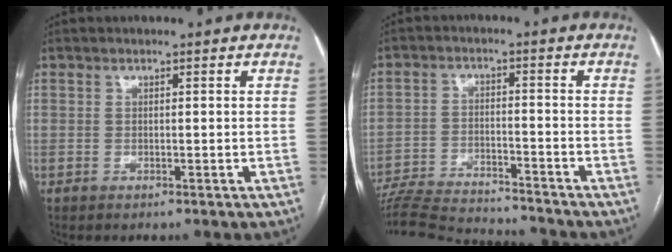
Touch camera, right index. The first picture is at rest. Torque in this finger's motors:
{"motor_torque": [-1.25, -0.89, -1.05, -0.21]}